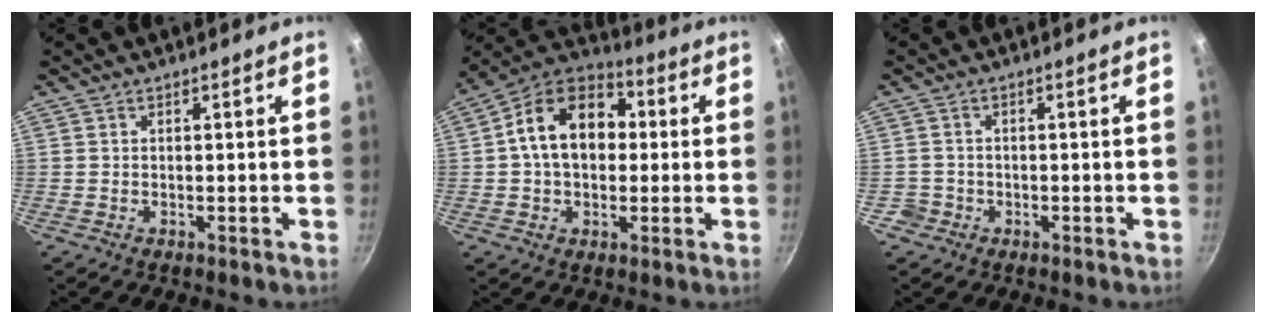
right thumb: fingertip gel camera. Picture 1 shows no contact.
{"total": 15.6, "force": [1.7, 11.1, 10.9], "torque": [-0.144, 0.033, 0.007]}
{"total": 2.3, "force": [-1.0, 2.0, 0.2], "torque": [0.009, 0.023, -0.012]}